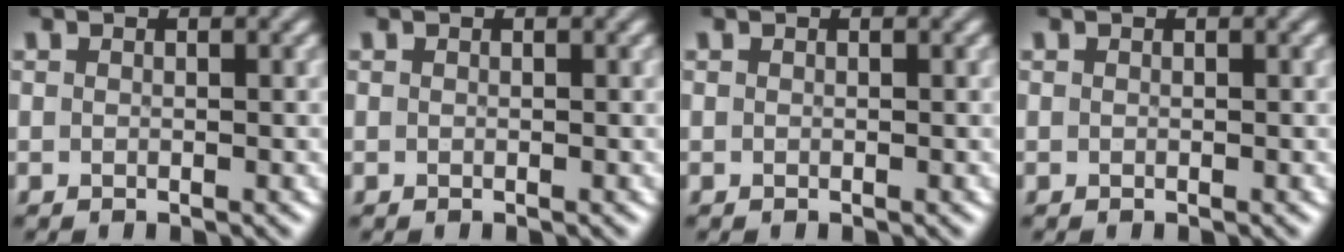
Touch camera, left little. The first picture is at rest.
{"total": 0.0}
{"total": 0.0}
{"total": 0.0}